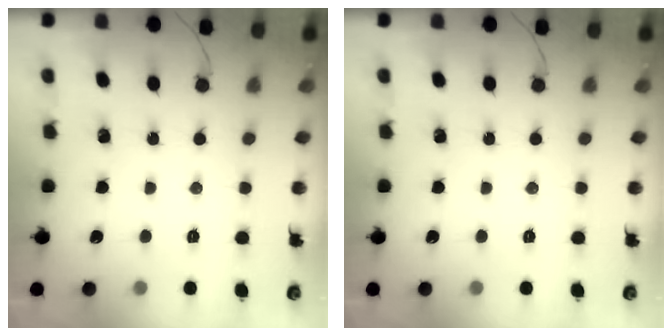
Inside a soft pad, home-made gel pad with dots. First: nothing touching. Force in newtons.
{"total": 0.0}